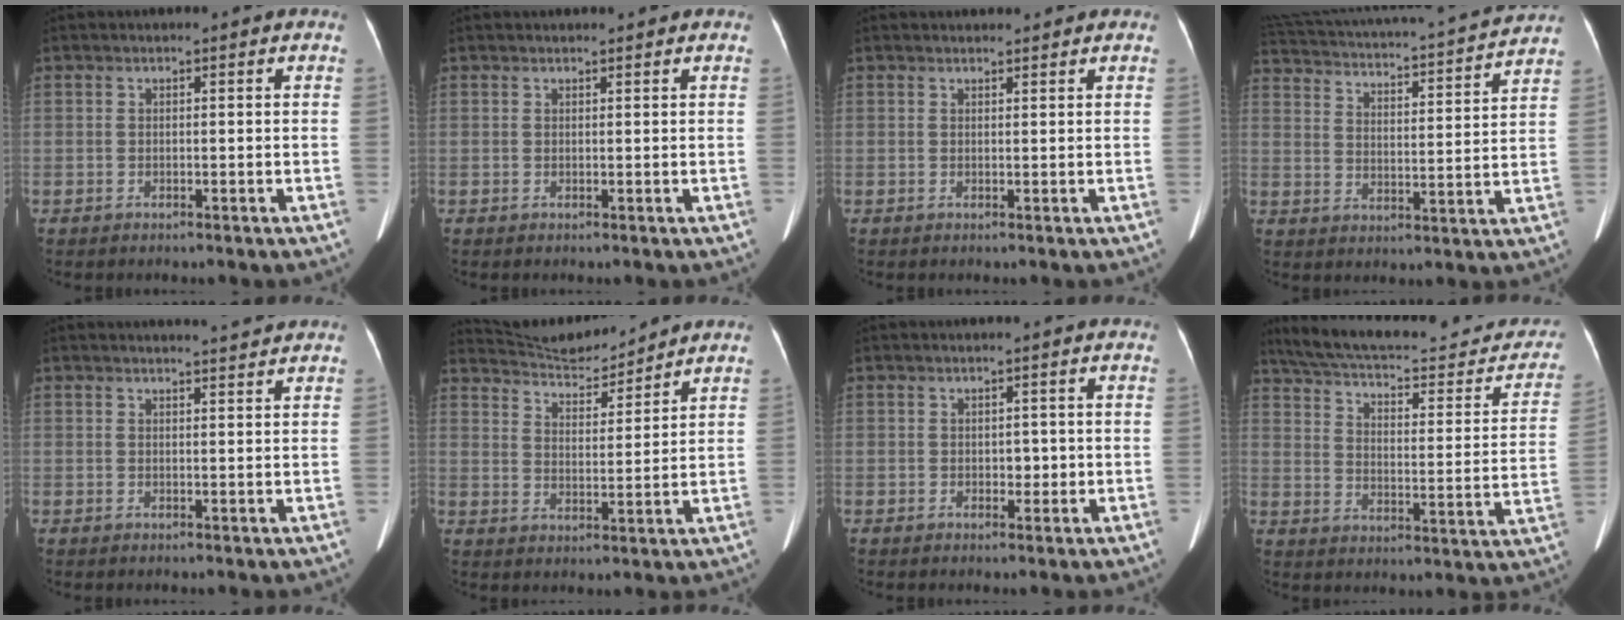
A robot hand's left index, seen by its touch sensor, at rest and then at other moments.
{"total": 2.0, "force": [1.8, 0.3, 0.6], "torque": [-0.011, 0.018, 0.023]}
{"total": 2.5, "force": [2.3, 0.5, 0.5], "torque": [-0.010, 0.016, 0.031]}
{"total": 17.3, "force": [15.4, 1.5, 7.6], "torque": [-0.142, 0.000, 0.218]}
{"total": 3.0, "force": [2.9, -0.5, 0.5], "torque": [-0.008, -0.001, 0.039]}
{"total": 9.0, "force": [8.9, 0.5, 1.1], "torque": [-0.033, 0.006, 0.155]}
{"total": 1.4, "force": [-0.2, 1.1, 0.9], "torque": [-0.014, -0.002, -0.002]}
{"total": 27.8, "force": [24.5, 7.3, 10.9], "torque": [-0.170, -0.027, 0.309]}